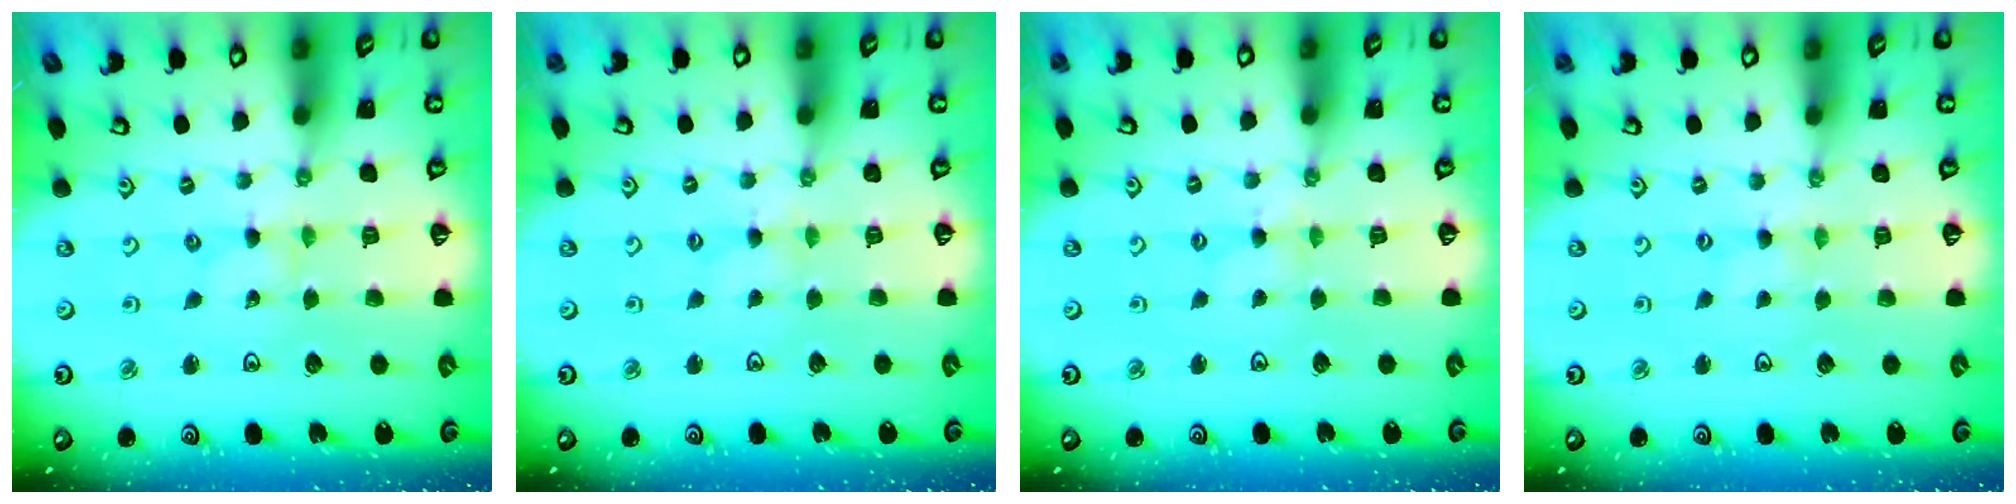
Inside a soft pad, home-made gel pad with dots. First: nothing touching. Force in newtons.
{"total": 1.2, "press": 1.2, "slide": 0.3}
{"total": 1.7, "press": 1.6, "slide": 0.3}
{"total": 0.0}